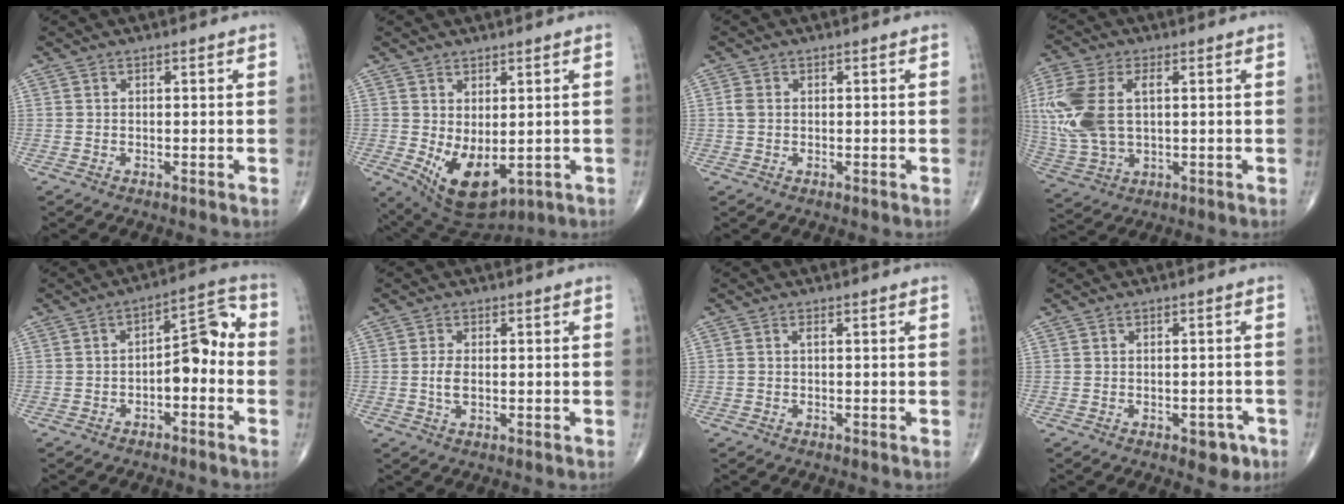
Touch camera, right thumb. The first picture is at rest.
{"total": 10.0, "force": [-1.2, 5.3, 8.4], "torque": [-0.130, -0.012, 0.008]}
{"total": 1.5, "force": [0.2, 1.1, 1.1], "torque": [-0.028, 0.002, 0.003]}
{"total": 14.9, "force": [2.2, 8.5, 11.9], "torque": [-0.290, 0.003, 0.048]}
{"total": 8.4, "force": [-1.8, 4.1, 7.0], "torque": [-0.080, 0.043, -0.036]}
{"total": 2.8, "force": [-0.1, 1.4, 2.4], "torque": [-0.051, -0.003, -0.003]}
{"total": 0.7, "force": [0.1, 0.2, 0.6], "torque": [-0.015, 0.004, 0.001]}
{"total": 3.6, "force": [-1.8, 2.1, 2.3], "torque": [-0.009, 0.006, -0.019]}